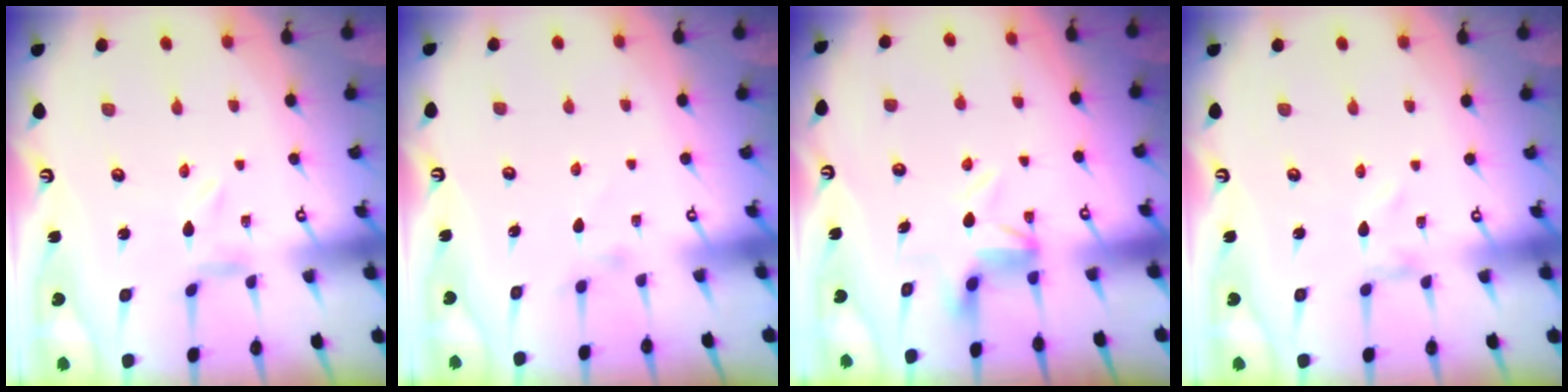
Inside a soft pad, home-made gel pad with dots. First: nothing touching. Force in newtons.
{"total": 2.3, "press": 2.3, "slide": 0.4}
{"total": 5.0, "press": 5.0, "slide": 0.2}
{"total": 0.0}